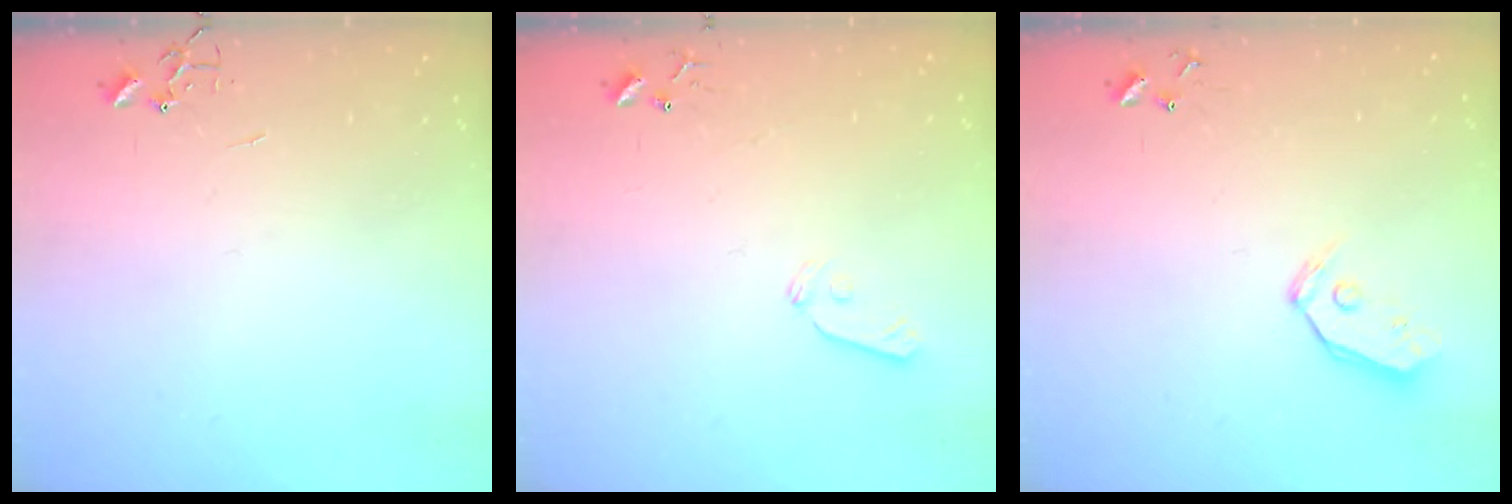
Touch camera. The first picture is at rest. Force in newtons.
{"total": 5.9, "press": 5.8, "slide": 0.6}
{"total": 6.9, "press": 6.9, "slide": 0.7}